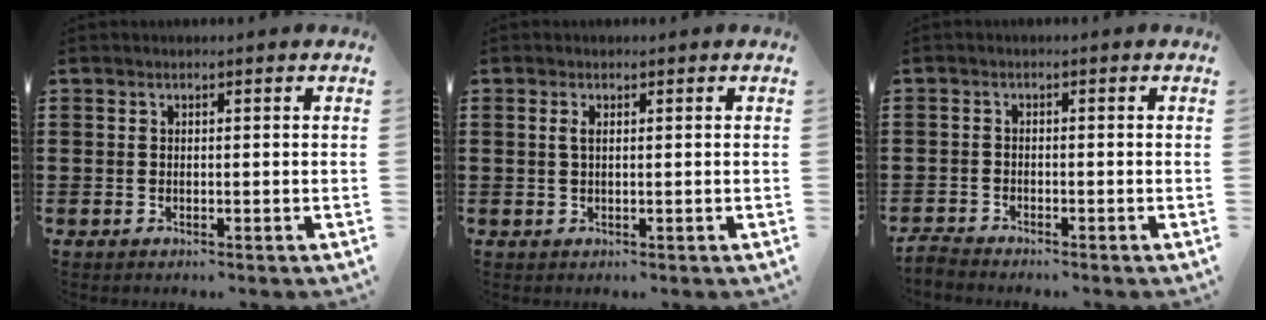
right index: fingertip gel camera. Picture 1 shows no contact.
{"total": 1.2, "force": [0.3, 0.4, 1.1], "torque": [-0.021, 0.004, 0.004]}
{"total": 1.8, "force": [-1.8, 0.1, 0.0], "torque": [-0.006, 0.000, -0.037]}